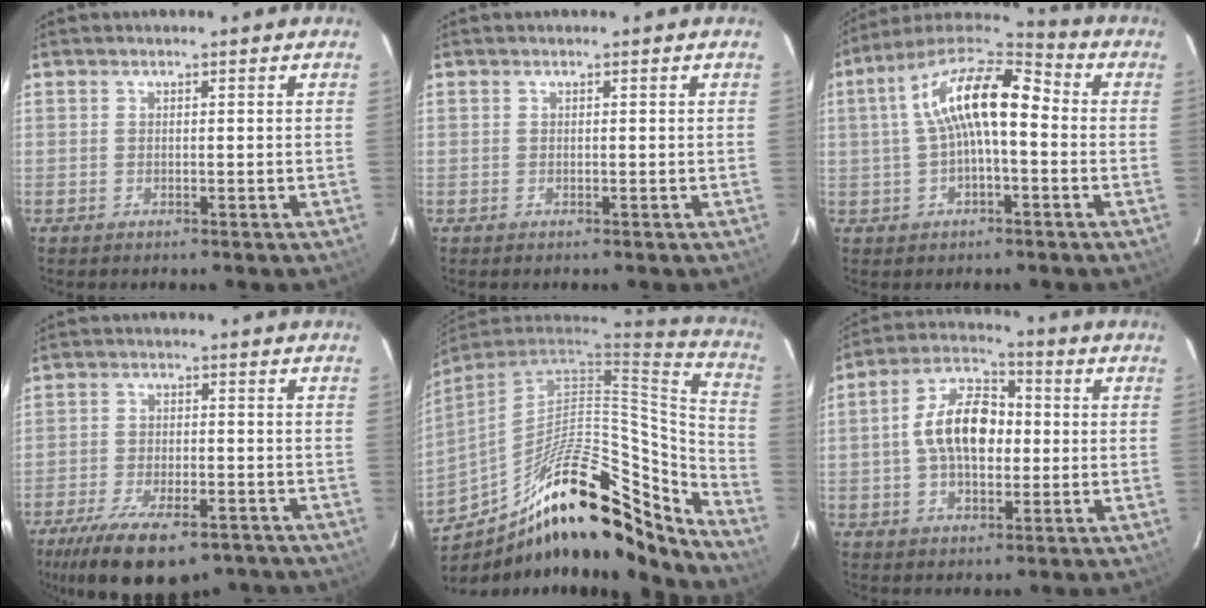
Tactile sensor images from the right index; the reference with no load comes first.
{"total": 0.0}
{"total": 14.1, "force": [0.6, 5.5, 12.9], "torque": [-0.240, 0.029, 0.003]}
{"total": 17.6, "force": [-12.4, 6.9, 10.4], "torque": [-0.212, -0.035, -0.187]}
{"total": 24.2, "force": [-16.9, 7.5, 15.6], "torque": [-0.228, -0.008, -0.273]}
{"total": 11.9, "force": [-0.1, 6.9, 9.7], "torque": [-0.182, 0.027, -0.005]}